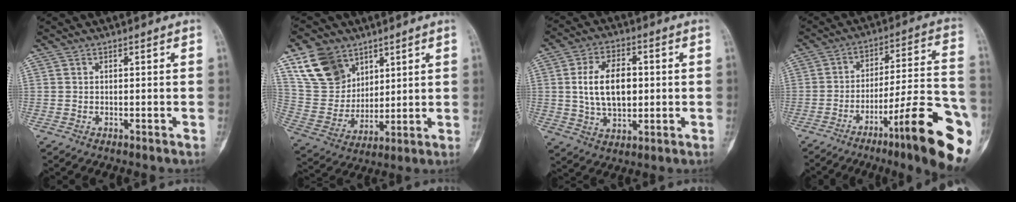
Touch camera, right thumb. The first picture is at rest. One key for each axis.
{"total": 13.9, "fx": 8.3, "fy": 9.8, "fz": 5.4, "tx": -0.078, "ty": -0.036, "tz": 0.173}
{"total": 12.0, "fx": 0.9, "fy": 7.3, "fz": 9.5, "tx": -0.145, "ty": 0.002, "tz": 0.020}
{"total": 21.5, "fx": -10.2, "fy": 3.2, "fz": 18.6, "tx": -0.224, "ty": 0.060, "tz": -0.150}